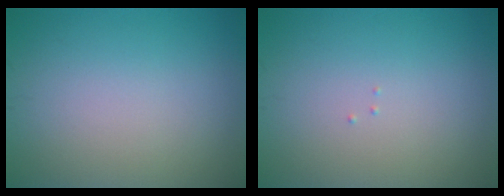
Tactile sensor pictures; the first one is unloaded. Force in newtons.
{"total": 0.0}